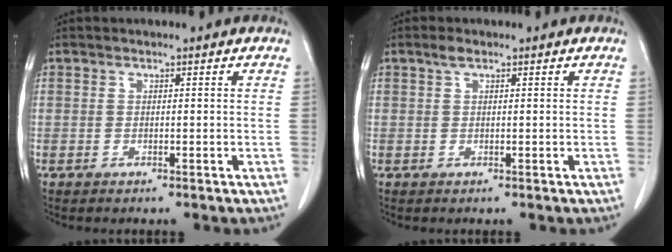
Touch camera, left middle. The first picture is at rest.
{"total": 1.1, "force": [0.7, 0.4, 0.7], "torque": [-0.015, 0.007, 0.011]}